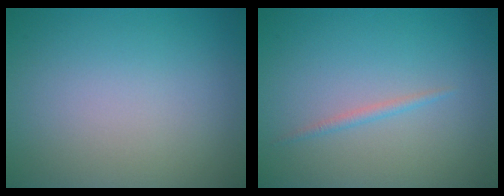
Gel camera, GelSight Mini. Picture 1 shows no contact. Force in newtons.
{"total": 0.8, "press": 0.8, "slide": 0.0}